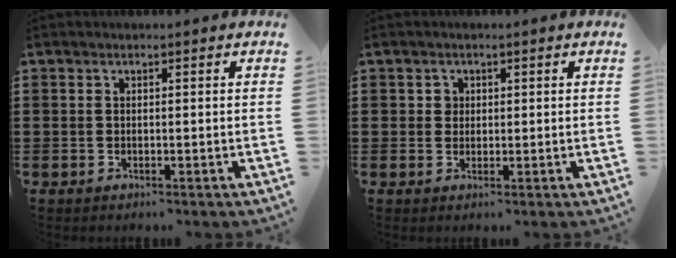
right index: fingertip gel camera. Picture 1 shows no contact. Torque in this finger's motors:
{"motor_torque": [0.02, 0.27, -0.01, -0.01]}